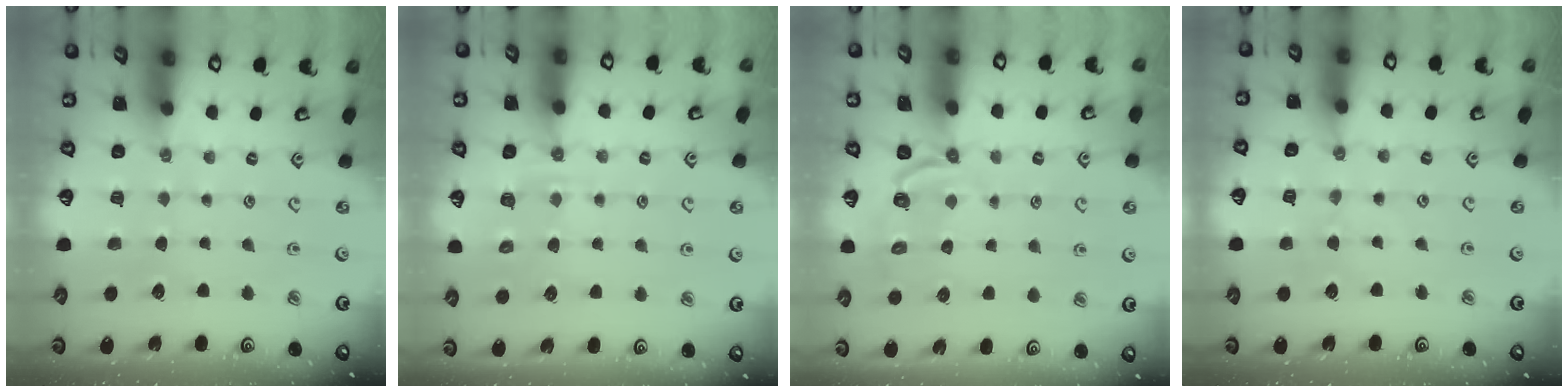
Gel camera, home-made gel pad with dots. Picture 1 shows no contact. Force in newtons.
{"total": 6.8, "press": 6.7, "slide": 1.1}
{"total": 3.1, "press": 2.1, "slide": 2.3}
{"total": 0.0}